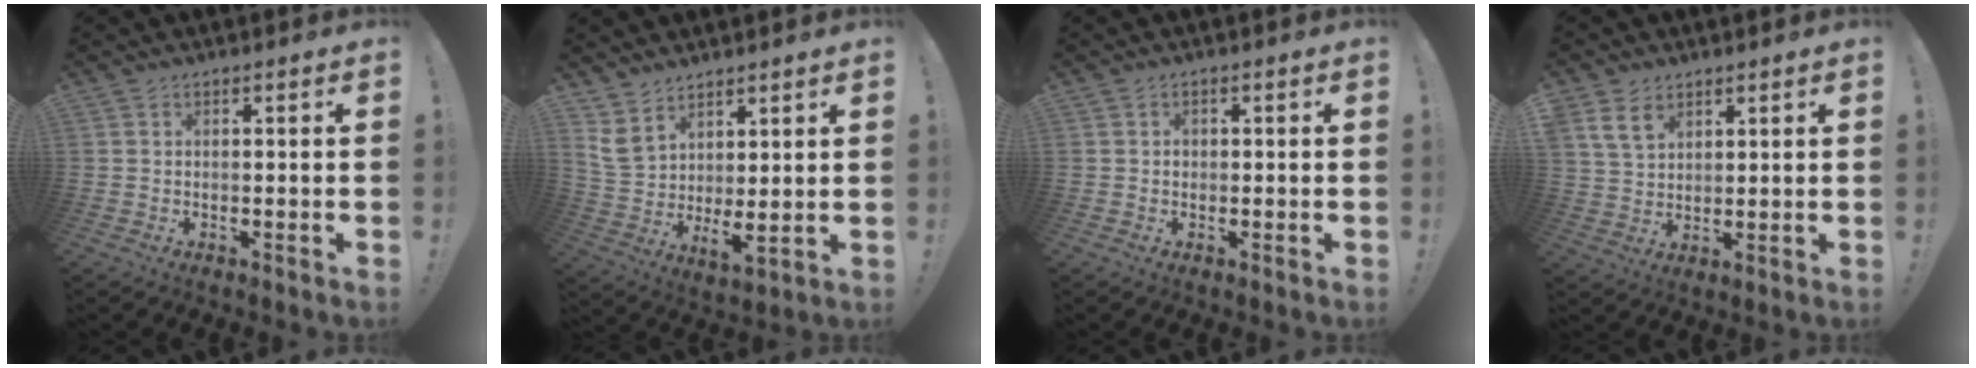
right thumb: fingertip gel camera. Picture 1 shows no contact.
{"total": 7.2, "force": [5.1, 3.2, 3.8], "torque": [-0.082, -0.042, 0.104]}
{"total": 1.1, "force": [-0.1, 1.0, 0.4], "torque": [-0.002, 0.002, -0.004]}
{"total": 8.1, "force": [4.7, 5.5, 3.7], "torque": [-0.066, -0.014, 0.095]}